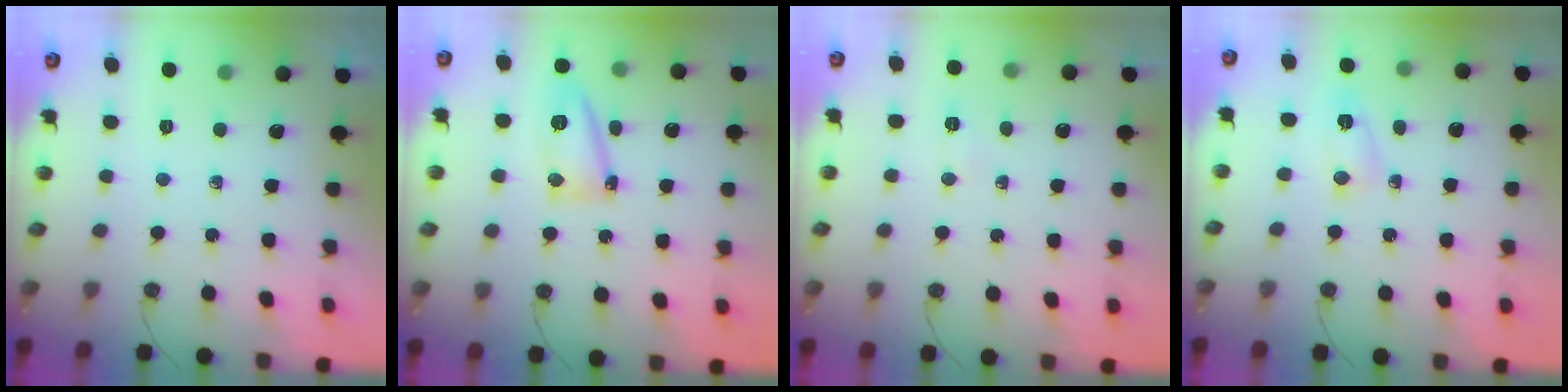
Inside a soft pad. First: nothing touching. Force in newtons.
{"total": 10.3, "press": 10.3, "slide": 0.7}
{"total": 4.9, "press": 3.1, "slide": 3.8}
{"total": 3.0, "press": 2.9, "slide": 0.6}